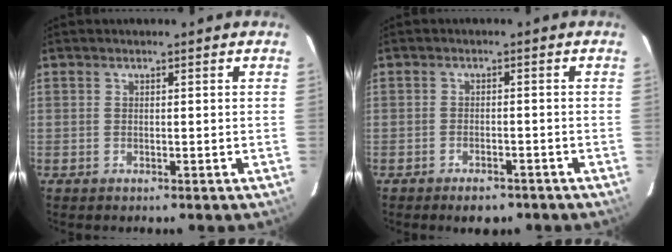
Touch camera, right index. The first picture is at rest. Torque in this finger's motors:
{"motor_torque": [0.50, -0.29, 0.16, 0.03]}